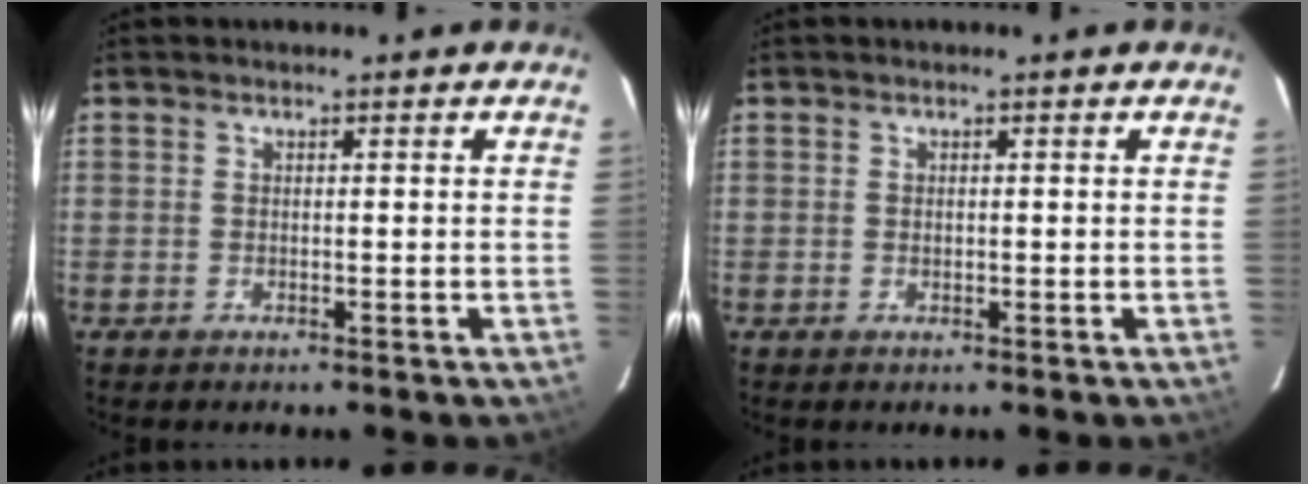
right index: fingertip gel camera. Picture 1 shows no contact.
{"total": 0.0}